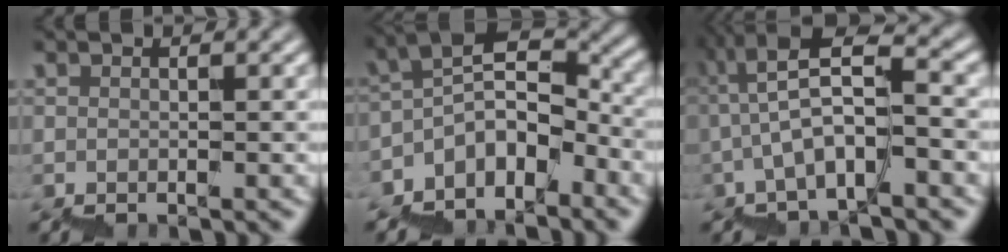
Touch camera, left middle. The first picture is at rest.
{"total": 6.5, "force": [-3.9, 2.9, 4.3], "torque": [-0.062, 0.019, -0.075]}
{"total": 5.9, "force": [-0.8, 1.4, 5.6], "torque": [-0.096, 0.030, -0.012]}